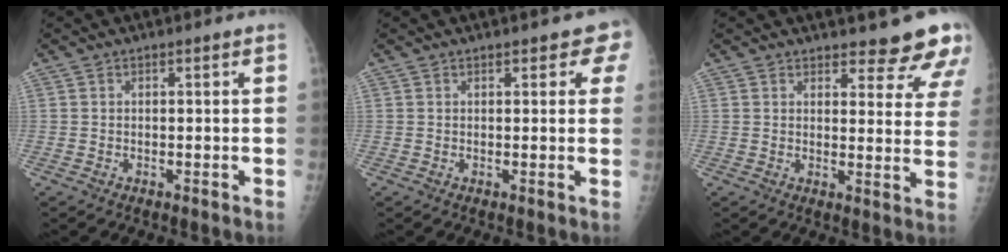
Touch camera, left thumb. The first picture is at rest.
{"total": 3.2, "force": [2.0, 1.5, 2.0], "torque": [0.005, 0.000, 0.017]}
{"total": 10.9, "force": [9.7, 3.1, 3.9], "torque": [-0.007, -0.064, 0.098]}